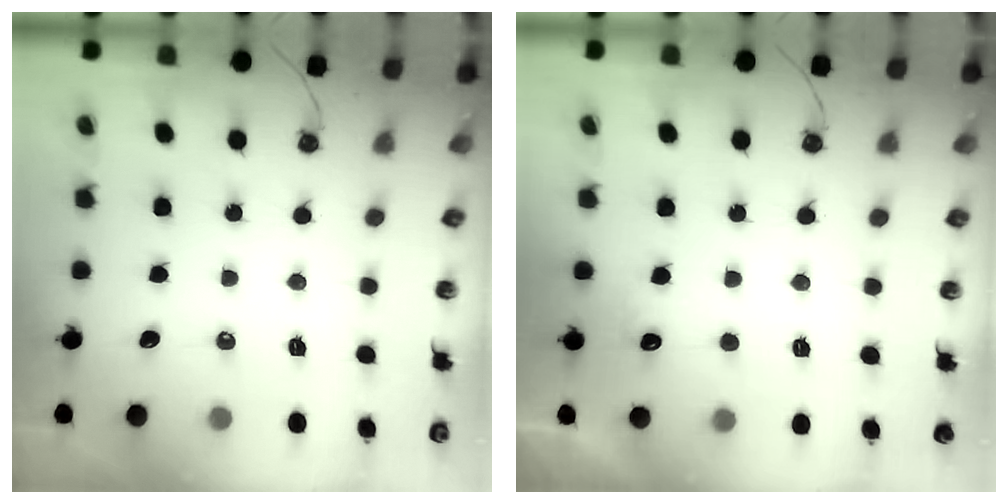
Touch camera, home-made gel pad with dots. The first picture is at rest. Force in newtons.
{"total": 5.0, "press": 4.9, "slide": 1.2}